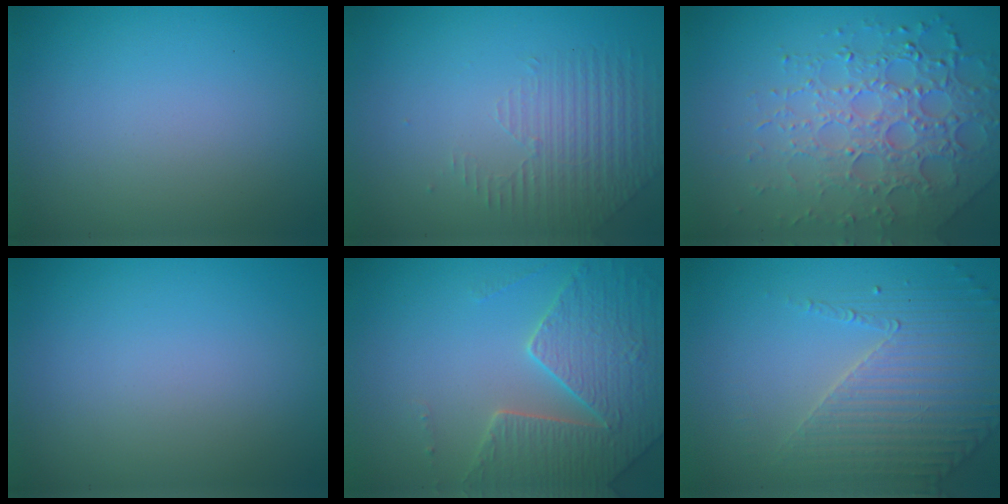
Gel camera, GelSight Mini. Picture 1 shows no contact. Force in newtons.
{"total": 1.5, "press": 0.9, "slide": 1.2}
{"total": 7.0, "press": 5.1, "slide": 4.7}
{"total": 0.0}
{"total": 4.8, "press": 4.6, "slide": 1.5}
{"total": 4.0, "press": 3.6, "slide": 1.9}